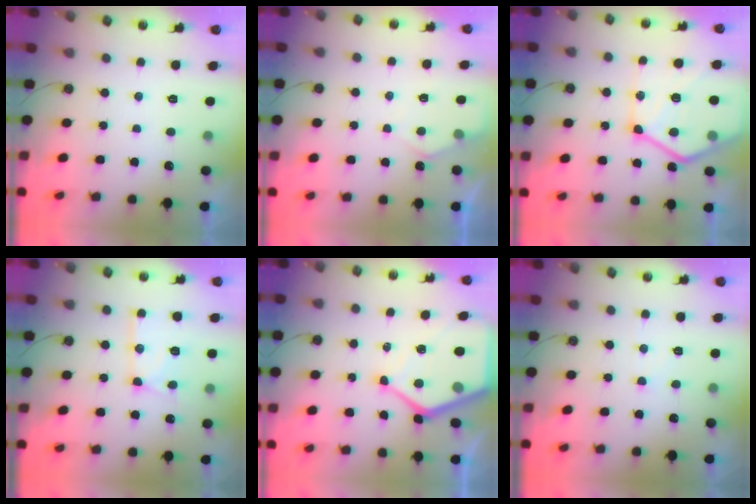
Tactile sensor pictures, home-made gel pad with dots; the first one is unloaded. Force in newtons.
{"total": 5.1, "press": 5.0, "slide": 0.7}
{"total": 21.8, "press": 21.7, "slide": 2.3}
{"total": 13.6, "press": 13.6, "slide": 1.2}
{"total": 15.5, "press": 15.5, "slide": 1.4}
{"total": 2.8, "press": 2.7, "slide": 0.4}